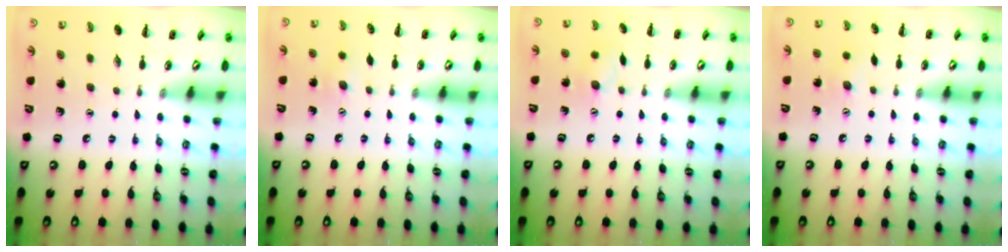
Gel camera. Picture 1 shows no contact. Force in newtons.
{"total": 5.8, "press": 5.6, "slide": 1.5}
{"total": 6.5, "press": 6.4, "slide": 1.4}
{"total": 3.9, "press": 3.8, "slide": 0.9}